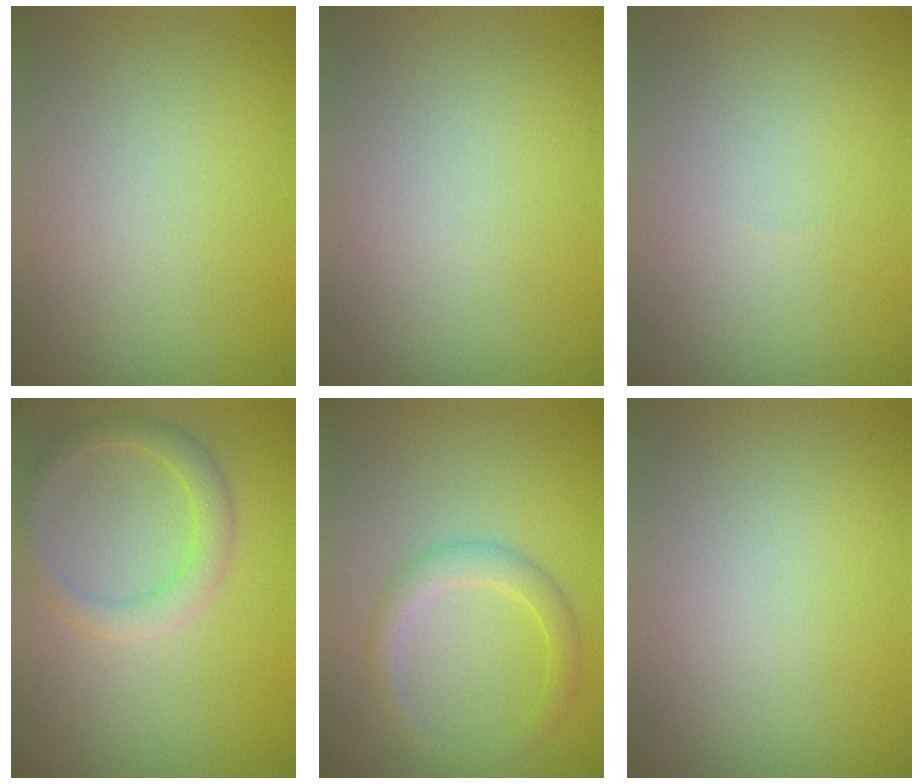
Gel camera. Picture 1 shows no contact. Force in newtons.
{"total": 0.0}
{"total": 0.0}
{"total": 2.5, "press": 2.5, "slide": 0.0}
{"total": 2.4, "press": 2.4, "slide": 0.0}
{"total": 0.0}